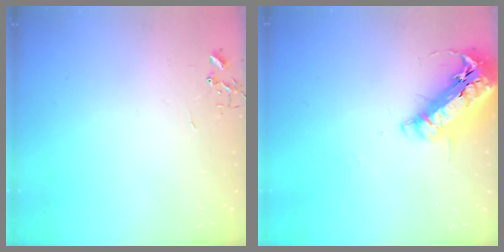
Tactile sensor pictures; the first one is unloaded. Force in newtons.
{"total": 21.2, "press": 20.8, "slide": 4.0}